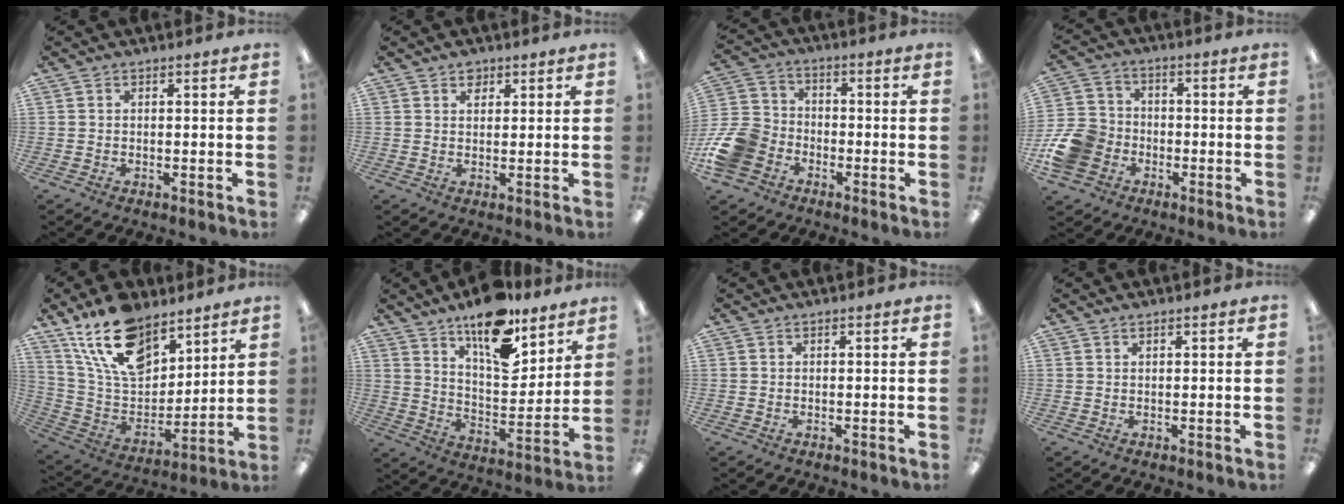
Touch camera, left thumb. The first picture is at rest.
{"total": 2.4, "force": [1.7, 1.5, 0.8], "torque": [-0.002, -0.006, 0.028]}
{"total": 12.4, "force": [-5.7, 9.3, 5.9], "torque": [-0.130, 0.050, -0.102]}
{"total": 11.8, "force": [-4.2, 9.8, 5.1], "torque": [-0.115, 0.038, -0.073]}
{"total": 18.9, "force": [12.7, 10.0, 9.8], "torque": [-0.190, -0.057, 0.235]}
{"total": 16.2, "force": [11.9, 6.5, 8.9], "torque": [-0.133, -0.076, 0.204]}
{"total": 0.0}
{"total": 0.5, "force": [0.5, 0.1, 0.2], "torque": [-0.004, 0.002, 0.008]}